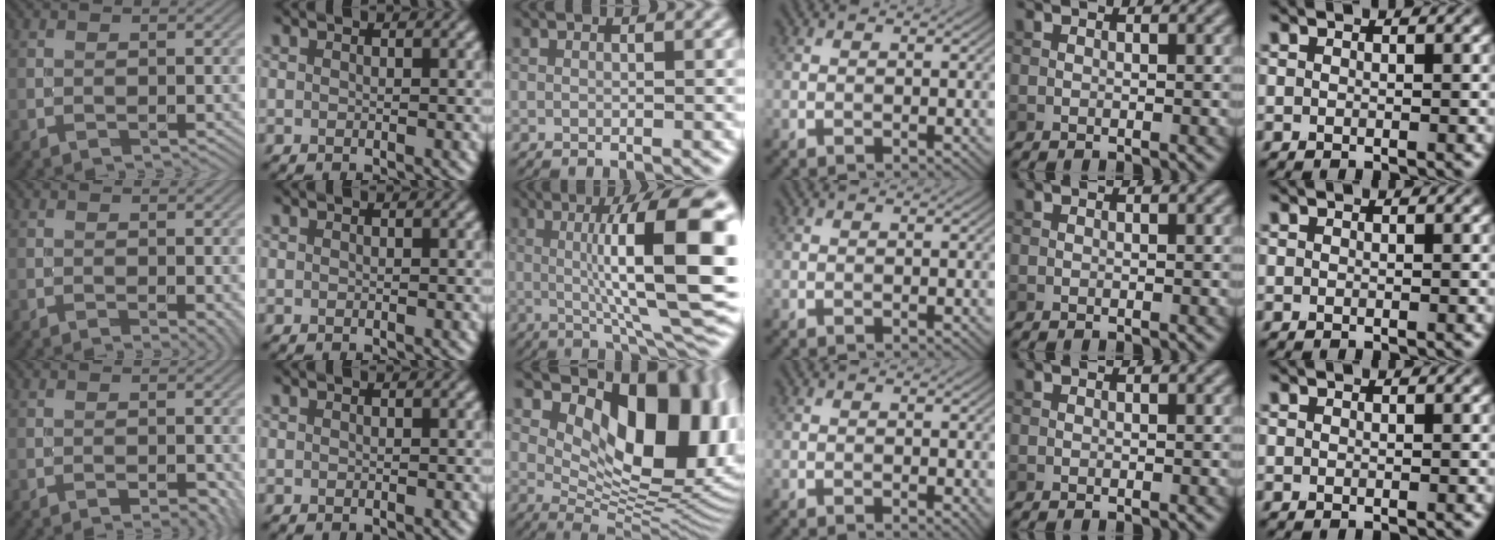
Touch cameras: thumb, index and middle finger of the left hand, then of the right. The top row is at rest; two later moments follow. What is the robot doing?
{"motion": "screw", "object": "dispenser bottle"}